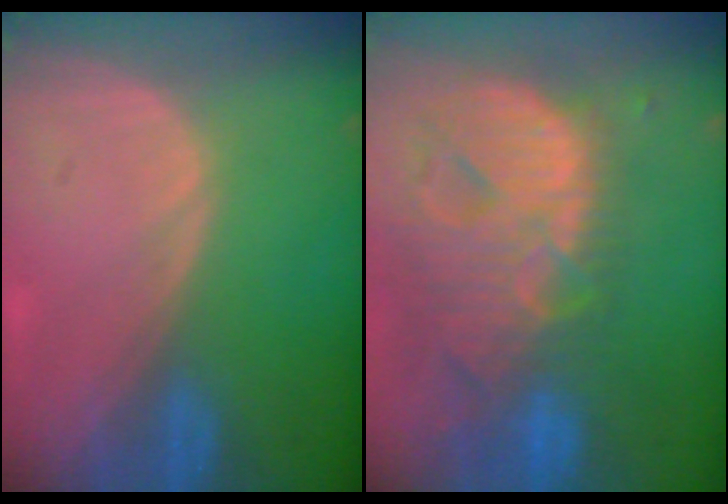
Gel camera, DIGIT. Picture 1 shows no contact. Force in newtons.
{"total": 13.8, "press": 11.8, "slide": 7.1}